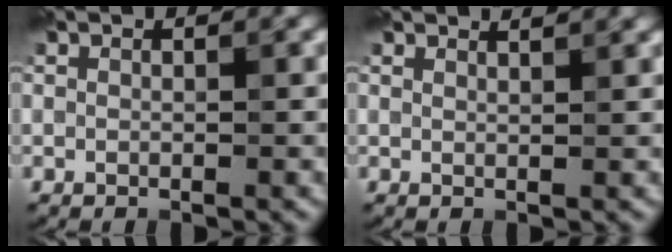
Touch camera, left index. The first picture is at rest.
{"total": 2.3, "force": [2.1, 0.5, 0.7], "torque": [-0.004, 0.008, 0.016]}